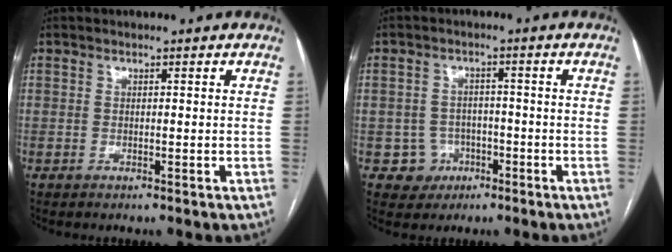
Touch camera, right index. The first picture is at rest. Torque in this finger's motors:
{"motor_torque": [-0.47, 0.00, -0.73, -0.21]}